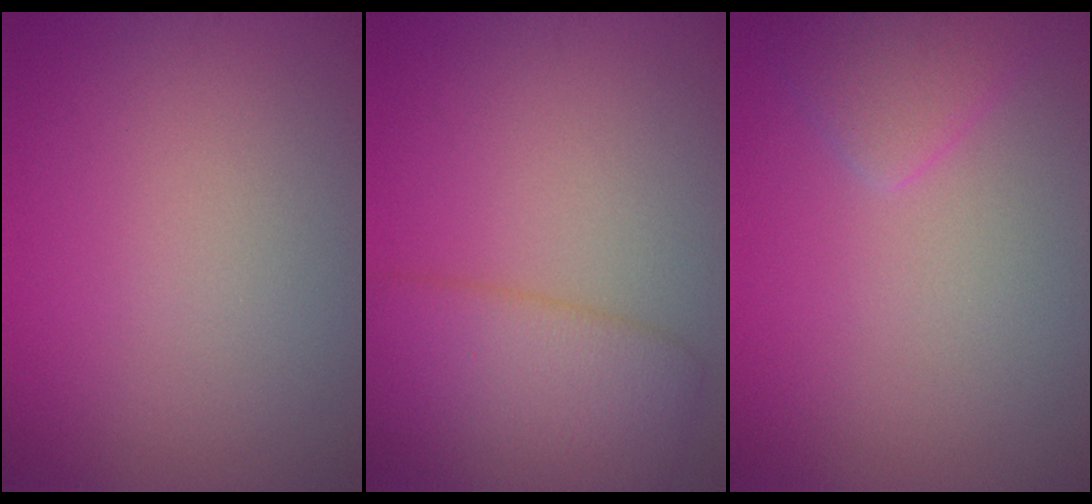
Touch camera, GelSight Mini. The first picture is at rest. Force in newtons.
{"total": 5.9, "press": 5.9, "slide": 0.2}
{"total": 2.3, "press": 2.3, "slide": 0.1}